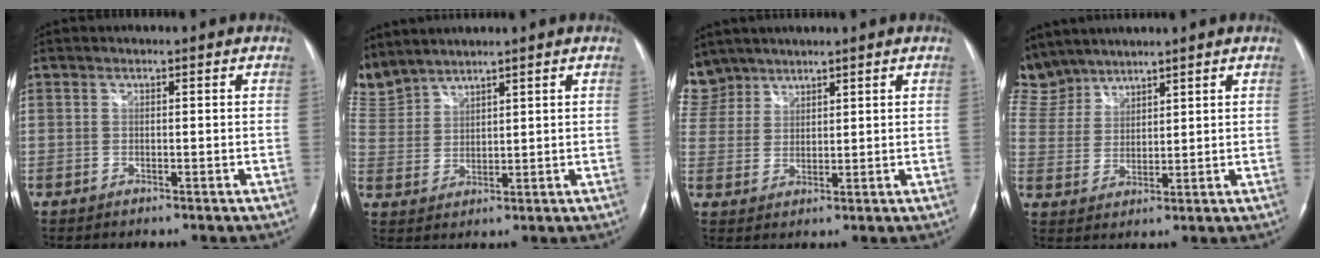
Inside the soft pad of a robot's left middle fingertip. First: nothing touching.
{"total": 8.2, "force": [7.7, 2.6, 1.1], "torque": [-0.050, 0.011, 0.172]}
{"total": 8.1, "force": [6.6, 4.6, 0.4], "torque": [-0.023, 0.012, 0.141]}
{"total": 9.4, "force": [8.6, 3.9, 0.8], "torque": [-0.037, 0.015, 0.189]}